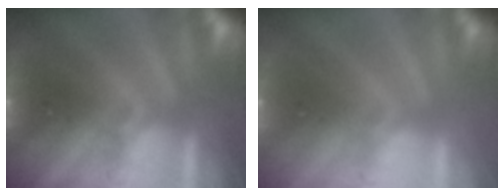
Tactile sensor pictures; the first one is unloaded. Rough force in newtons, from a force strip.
{"total": 2.8}